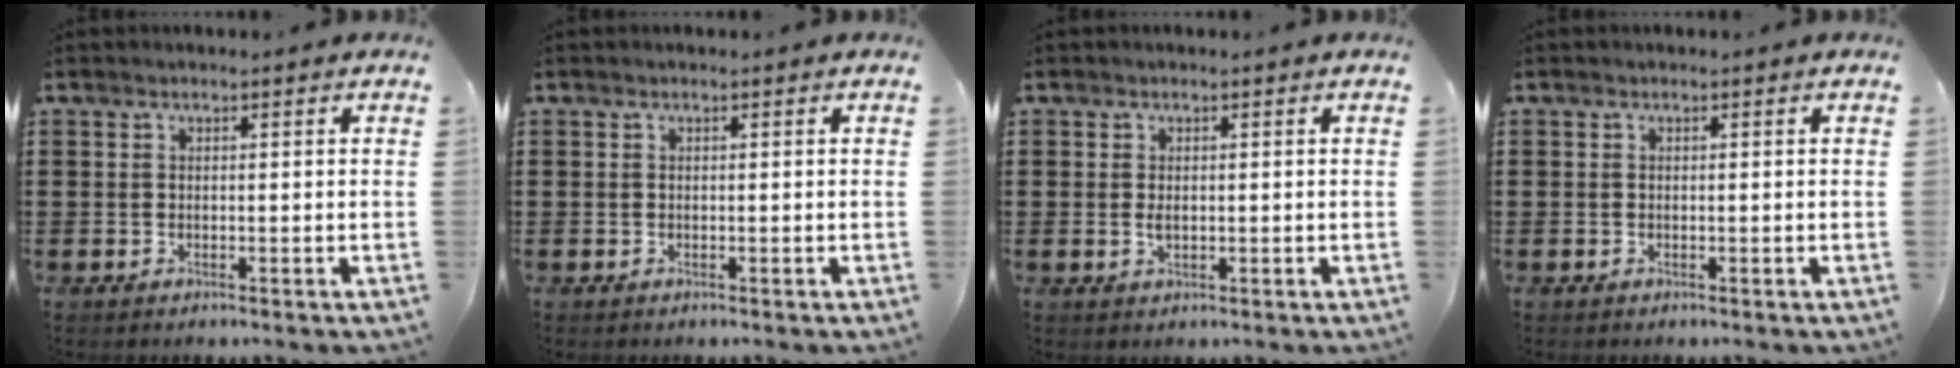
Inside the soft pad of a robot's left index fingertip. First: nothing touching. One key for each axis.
{"total": 0.0}
{"total": 1.5, "fx": 0.1, "fy": 0.7, "fz": 1.3, "tx": -0.027, "ty": 0.001, "tz": 0.001}
{"total": 0.0}